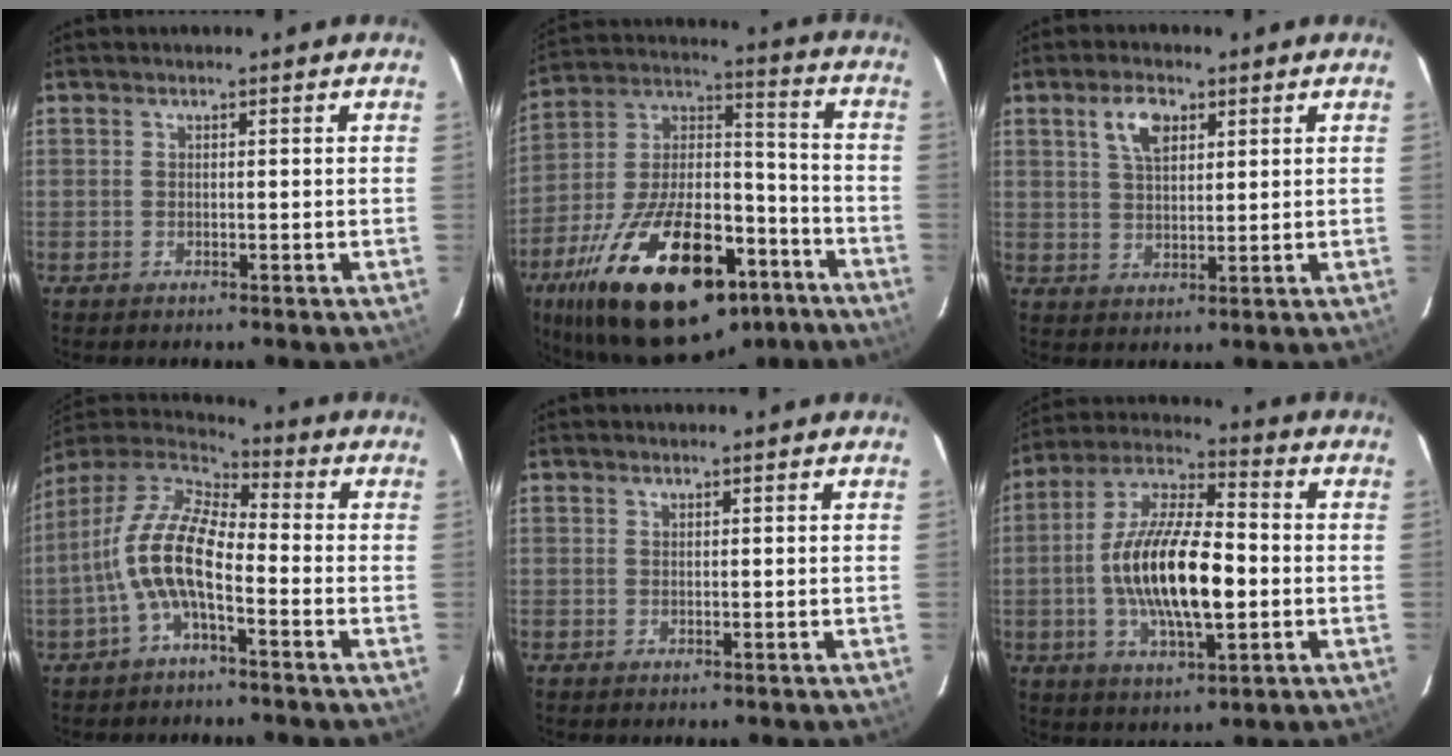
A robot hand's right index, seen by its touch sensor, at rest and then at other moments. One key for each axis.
{"total": 32.7, "fx": -19.0, "fy": 15.0, "fz": 21.9, "tx": -0.409, "ty": 0.003, "tz": -0.290}
{"total": 5.6, "fx": 2.7, "fy": 2.8, "fz": 4.1, "tx": -0.073, "ty": 0.010, "tz": 0.052}
{"total": 11.5, "fx": -3.5, "fy": 4.3, "fz": 10.1, "tx": -0.211, "ty": 0.014, "tz": -0.071}
{"total": 0.0}
{"total": 17.2, "fx": -2.2, "fy": 6.0, "fz": 16.0, "tx": -0.307, "ty": 0.003, "tz": -0.045}